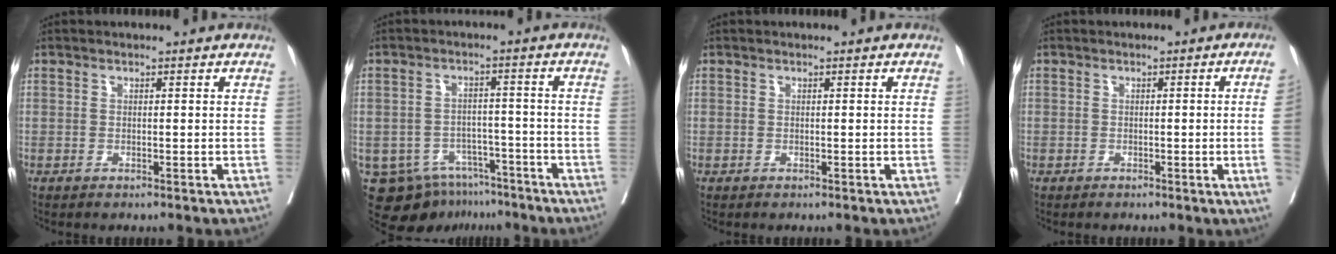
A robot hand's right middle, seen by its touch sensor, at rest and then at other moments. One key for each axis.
{"total": 9.3, "fx": -6.5, "fy": 6.0, "fz": 2.7, "tx": -0.038, "ty": 0.018, "tz": -0.091}
{"total": 0.0}
{"total": 3.4, "fx": -0.5, "fy": -1.3, "fz": 3.1, "tx": -0.038, "ty": -0.006, "tz": -0.006}